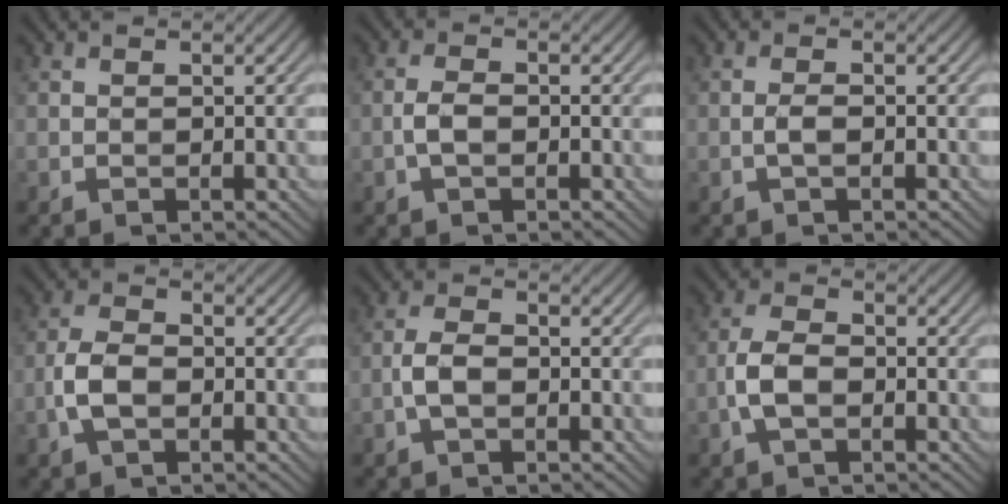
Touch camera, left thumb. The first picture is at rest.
{"total": 2.3, "force": [-0.8, 1.0, 1.9], "torque": [-0.043, 0.004, -0.020]}
{"total": 1.5, "force": [-0.5, 0.4, 1.4], "torque": [-0.030, 0.003, -0.013]}
{"total": 4.4, "force": [-1.4, 2.5, 3.4], "torque": [-0.083, 0.003, -0.035]}
{"total": 3.0, "force": [-1.0, 1.4, 2.5], "torque": [-0.055, 0.005, -0.025]}
{"total": 4.4, "force": [-1.4, 2.3, 3.5], "torque": [-0.084, 0.005, -0.035]}